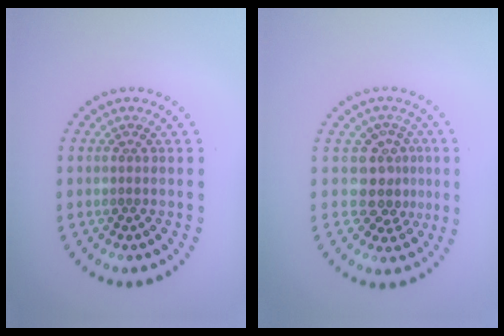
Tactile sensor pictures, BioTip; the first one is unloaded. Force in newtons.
{"total": 3.1, "press": 2.6, "slide": 1.8}